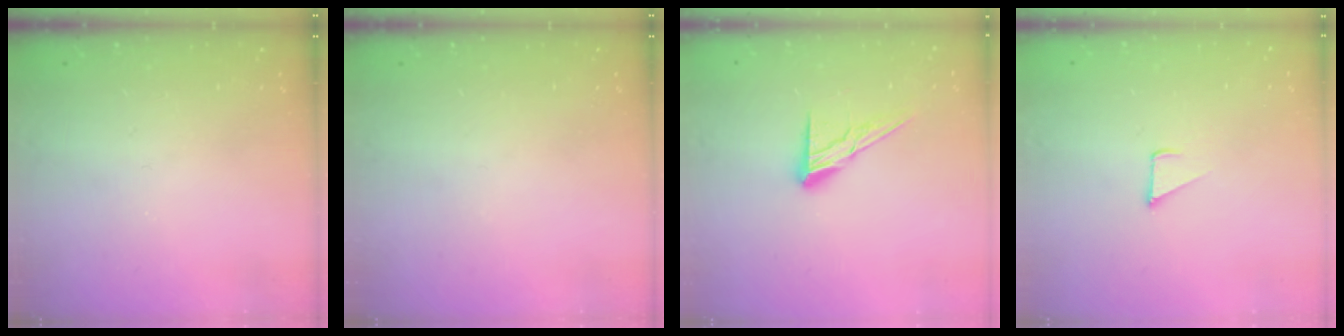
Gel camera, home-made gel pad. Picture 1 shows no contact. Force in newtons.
{"total": 0.0}
{"total": 9.8, "press": 9.8, "slide": 0.5}
{"total": 2.4, "press": 2.4, "slide": 0.2}